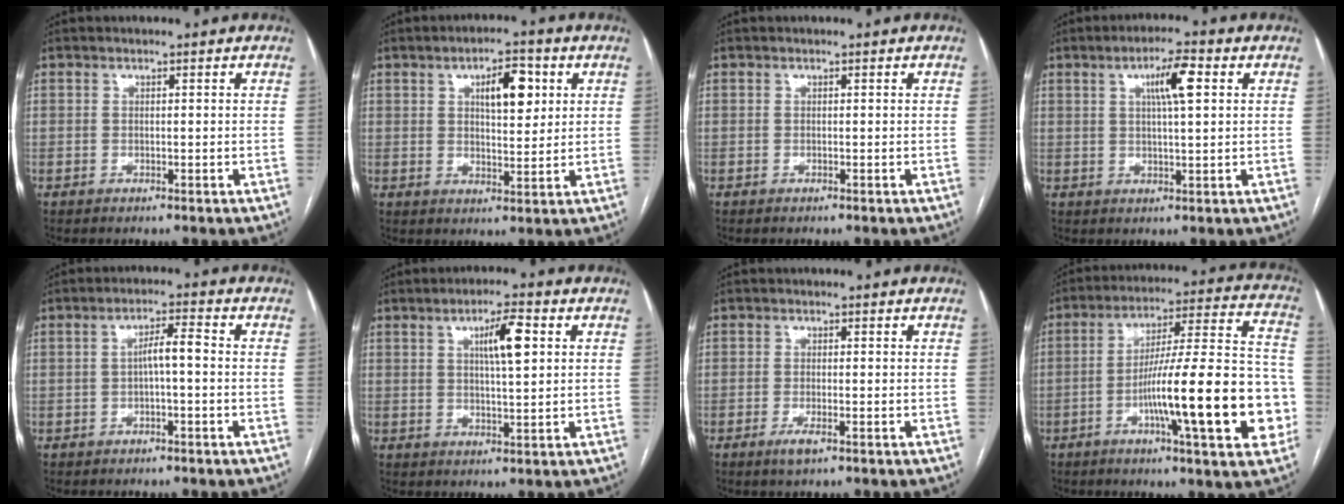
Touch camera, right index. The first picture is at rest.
{"total": 7.0, "force": [2.5, 2.5, 6.1], "torque": [-0.096, 0.009, 0.041]}
{"total": 0.0}
{"total": 6.1, "force": [2.1, 0.8, 5.7], "torque": [-0.100, 0.008, 0.033]}
{"total": 4.5, "force": [-0.5, 0.4, 4.5], "torque": [-0.074, 0.017, -0.006]}
{"total": 6.2, "force": [2.0, 0.9, 5.9], "torque": [-0.101, 0.007, 0.033]}
{"total": 2.2, "force": [-1.3, 0.3, 1.8], "torque": [-0.036, -0.004, -0.023]}
{"total": 21.5, "force": [-6.1, 2.2, 20.5], "torque": [-0.265, 0.018, -0.088]}